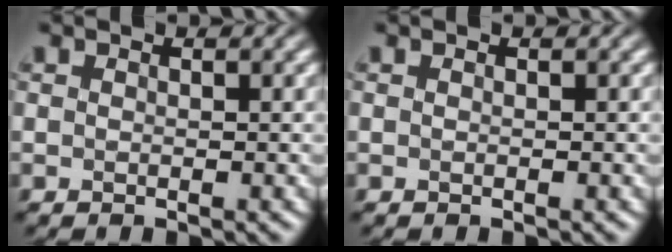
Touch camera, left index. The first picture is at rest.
{"total": 0.0}